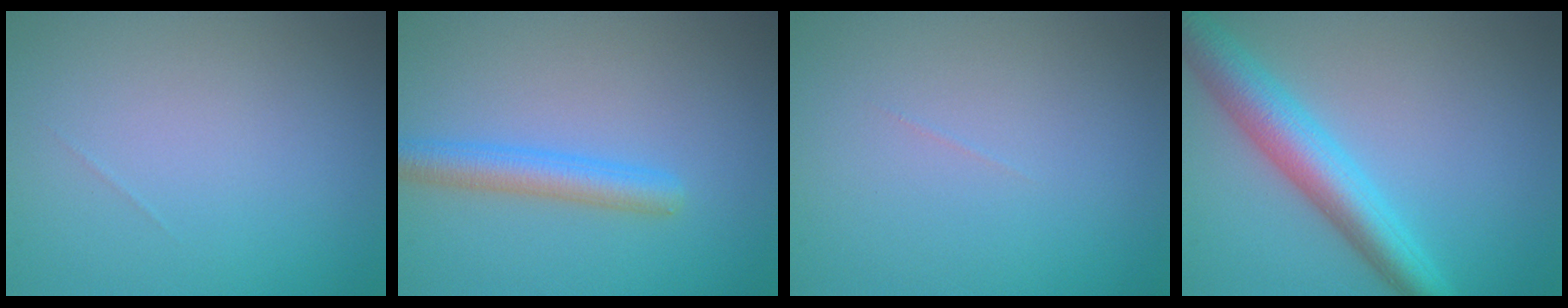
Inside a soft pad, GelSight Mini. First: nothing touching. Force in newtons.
{"total": 3.2, "press": 3.2, "slide": 0.1}
{"total": 0.0}
{"total": 5.7, "press": 5.7, "slide": 0.2}